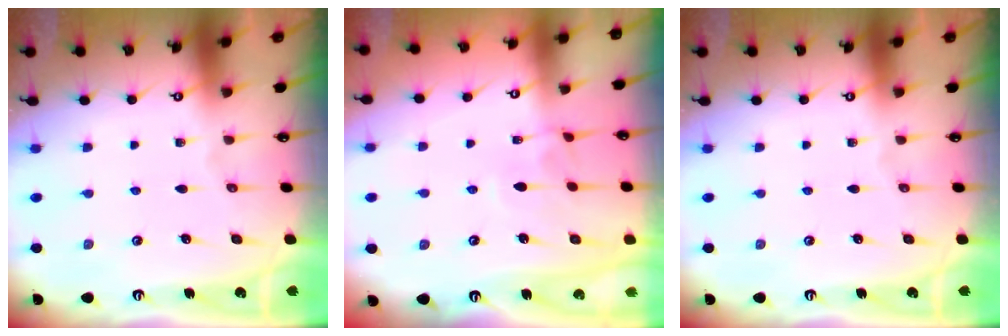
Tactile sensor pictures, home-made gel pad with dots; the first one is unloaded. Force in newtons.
{"total": 3.9, "press": 3.9, "slide": 0.2}
{"total": 0.0}